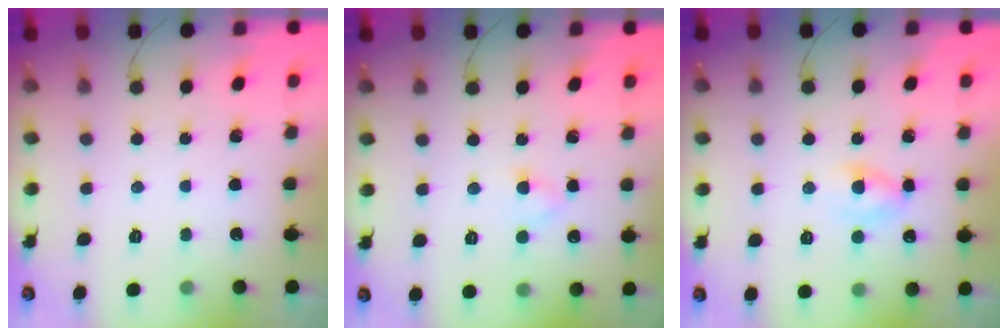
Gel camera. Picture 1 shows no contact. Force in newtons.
{"total": 2.4, "press": 2.2, "slide": 1.0}
{"total": 4.7, "press": 4.6, "slide": 1.0}